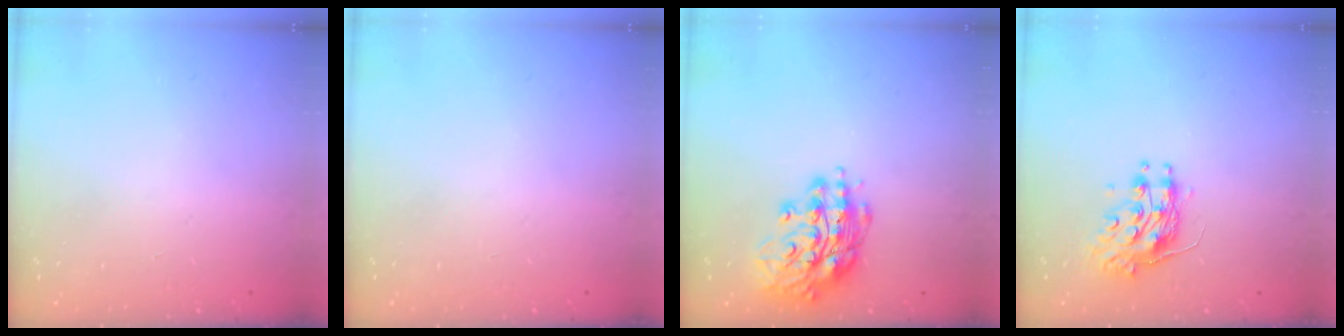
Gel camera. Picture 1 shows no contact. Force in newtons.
{"total": 0.0}
{"total": 15.2, "press": 15.2, "slide": 0.8}
{"total": 10.0, "press": 10.0, "slide": 0.0}